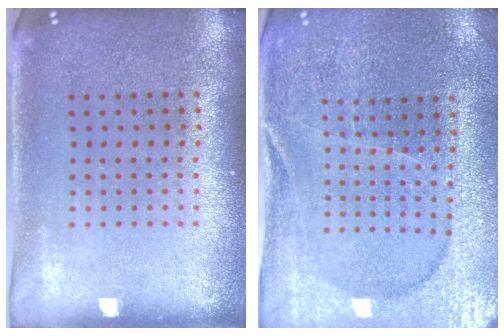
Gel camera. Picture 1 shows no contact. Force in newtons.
{"total": 1.8, "press": 1.8, "slide": 0.2}